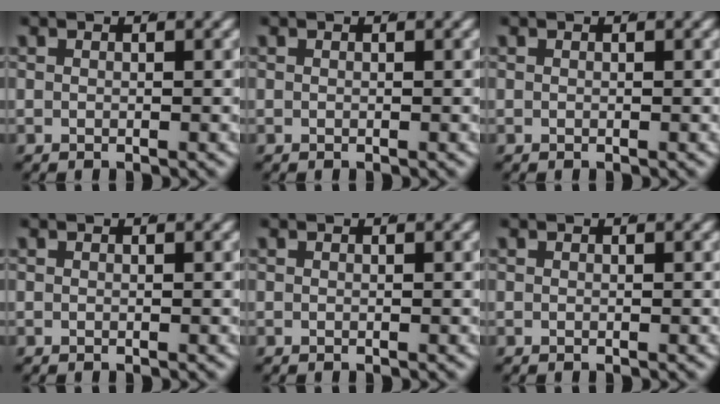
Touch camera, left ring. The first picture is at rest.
{"total": 0.0}
{"total": 0.0}
{"total": 0.0}
{"total": 0.0}
{"total": 0.0}